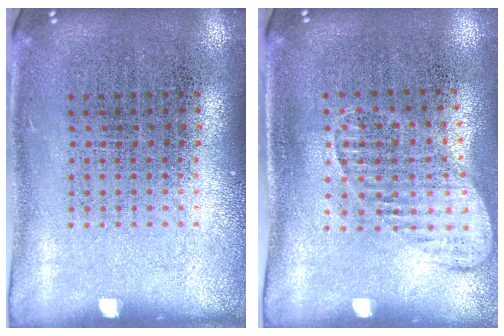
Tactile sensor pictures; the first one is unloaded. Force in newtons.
{"total": 1.3, "press": 1.1, "slide": 0.7}